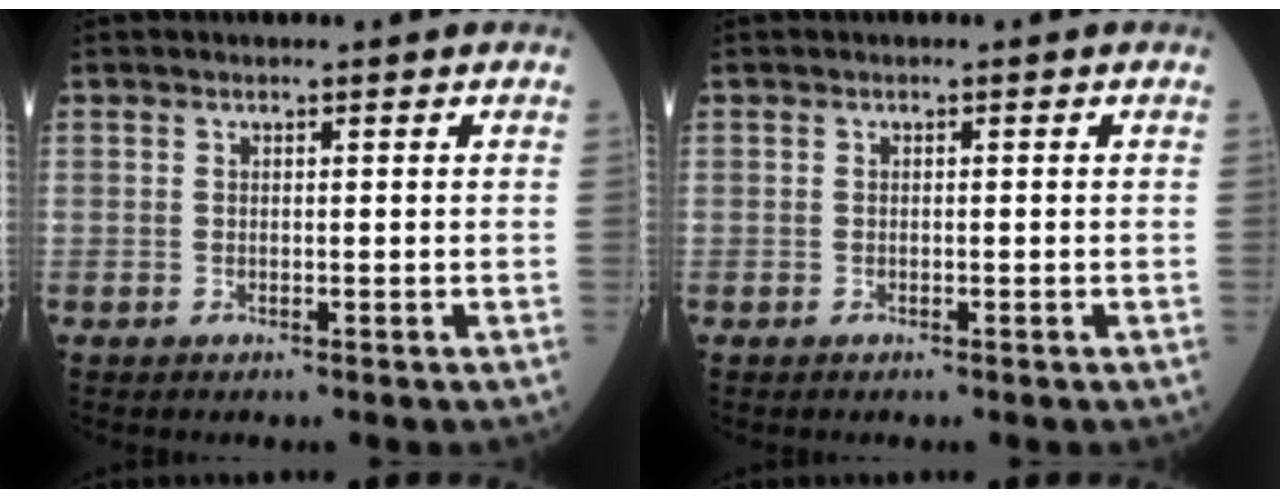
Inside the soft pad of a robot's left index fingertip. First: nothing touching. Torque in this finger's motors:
{"motor_torque": [0.00, 0.00, 0.00, 0.00]}